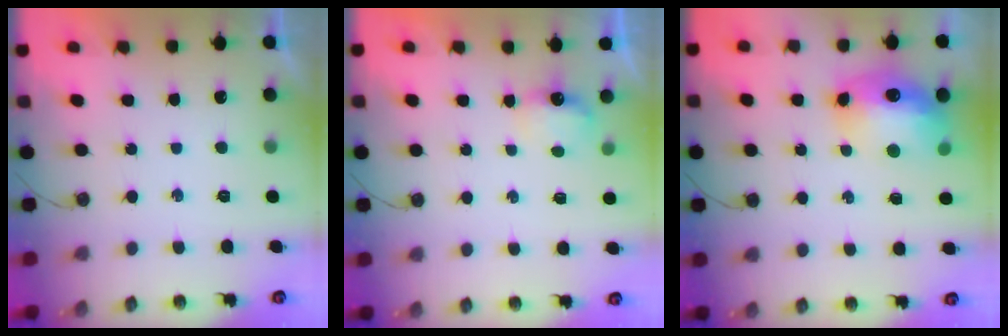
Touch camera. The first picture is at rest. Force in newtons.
{"total": 5.2, "press": 5.1, "slide": 0.7}
{"total": 14.4, "press": 14.4, "slide": 1.3}